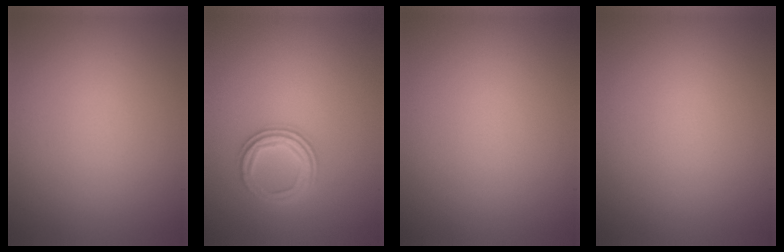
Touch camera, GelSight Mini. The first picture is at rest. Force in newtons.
{"total": 2.5, "press": 2.4, "slide": 0.9}
{"total": 0.0}
{"total": 0.0}